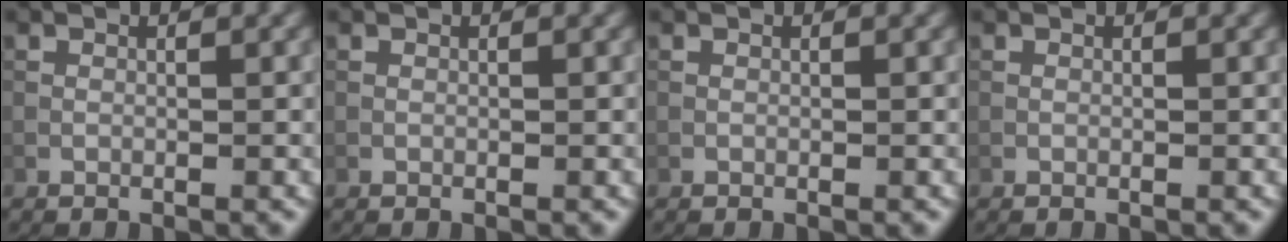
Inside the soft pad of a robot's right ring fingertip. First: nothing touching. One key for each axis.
{"total": 0.0}
{"total": 0.0}
{"total": 0.0}